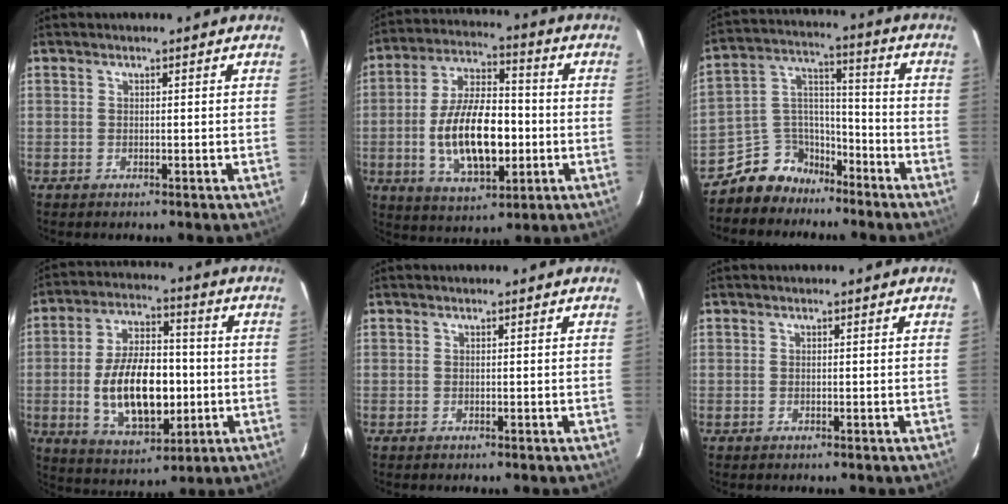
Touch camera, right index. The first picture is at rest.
{"total": 16.7, "force": [-2.9, 7.8, 14.5], "torque": [-0.276, 0.007, -0.041]}
{"total": 9.8, "force": [-7.4, 6.2, 1.5], "torque": [-0.039, 0.063, -0.134]}
{"total": 16.8, "force": [-2.4, 8.8, 14.1], "torque": [-0.268, 0.008, -0.026]}
{"total": 0.0}
{"total": 0.0}